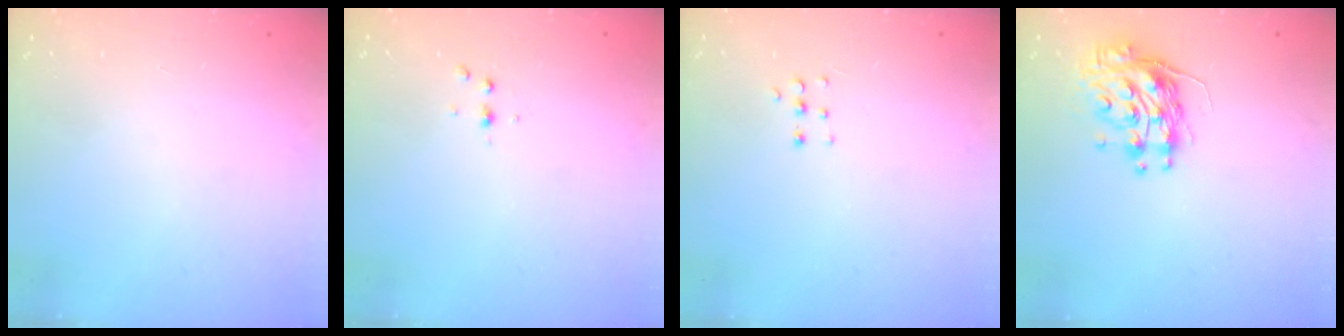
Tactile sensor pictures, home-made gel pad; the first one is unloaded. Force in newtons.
{"total": 2.8, "press": 2.8, "slide": 0.4}
{"total": 4.3, "press": 4.3, "slide": 0.6}
{"total": 10.2, "press": 10.1, "slide": 0.9}